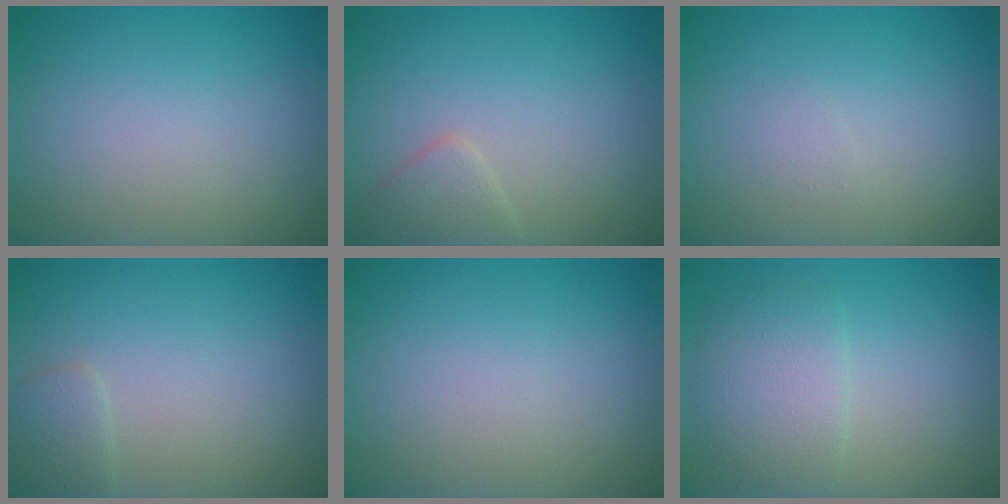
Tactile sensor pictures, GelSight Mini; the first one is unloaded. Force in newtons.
{"total": 1.8, "press": 1.8, "slide": 0.0}
{"total": 0.6, "press": 0.6, "slide": 0.0}
{"total": 1.4, "press": 1.4, "slide": 0.0}
{"total": 0.0}
{"total": 3.6, "press": 3.6, "slide": 0.1}